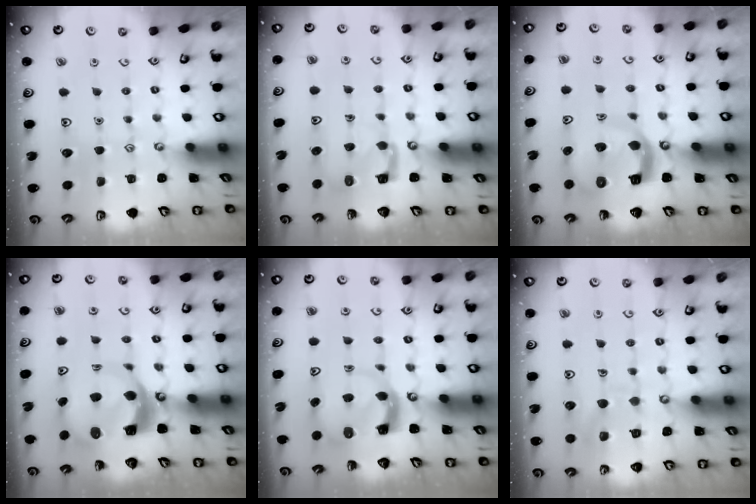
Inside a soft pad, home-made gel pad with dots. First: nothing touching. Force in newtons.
{"total": 4.2, "press": 4.2, "slide": 0.2}
{"total": 9.7, "press": 9.6, "slide": 1.3}
{"total": 8.6, "press": 8.5, "slide": 1.1}
{"total": 3.9, "press": 3.9, "slide": 0.6}
{"total": 9.3, "press": 9.3, "slide": 0.8}